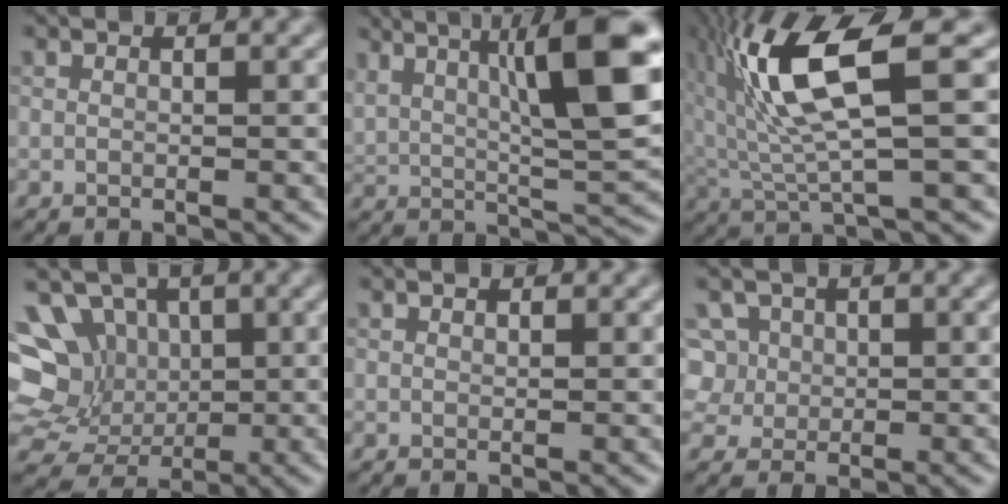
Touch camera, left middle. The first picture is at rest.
{"total": 11.1, "force": [4.1, 3.2, 9.8], "torque": [-0.159, 0.011, 0.075]}
{"total": 8.5, "force": [1.9, 2.1, 8.0], "torque": [-0.169, 0.008, 0.046]}
{"total": 8.9, "force": [0.5, 7.9, 4.2], "torque": [-0.080, 0.021, -0.006]}
{"total": 0.0}
{"total": 5.1, "force": [1.9, 4.3, 2.0], "torque": [-0.057, 0.020, 0.030]}